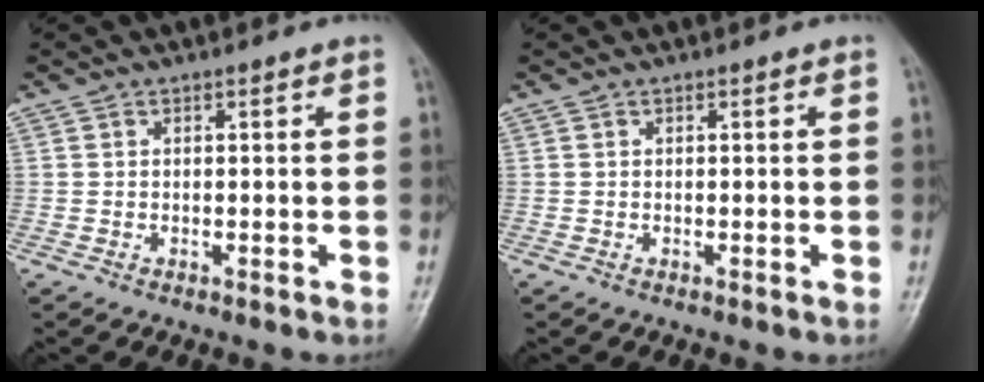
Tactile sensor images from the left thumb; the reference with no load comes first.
{"total": 0.0}